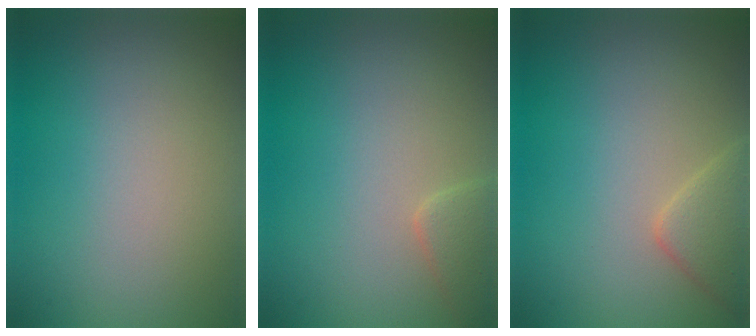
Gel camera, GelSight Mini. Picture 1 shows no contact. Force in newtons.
{"total": 1.8, "press": 1.8, "slide": 0.1}
{"total": 2.6, "press": 2.6, "slide": 0.2}